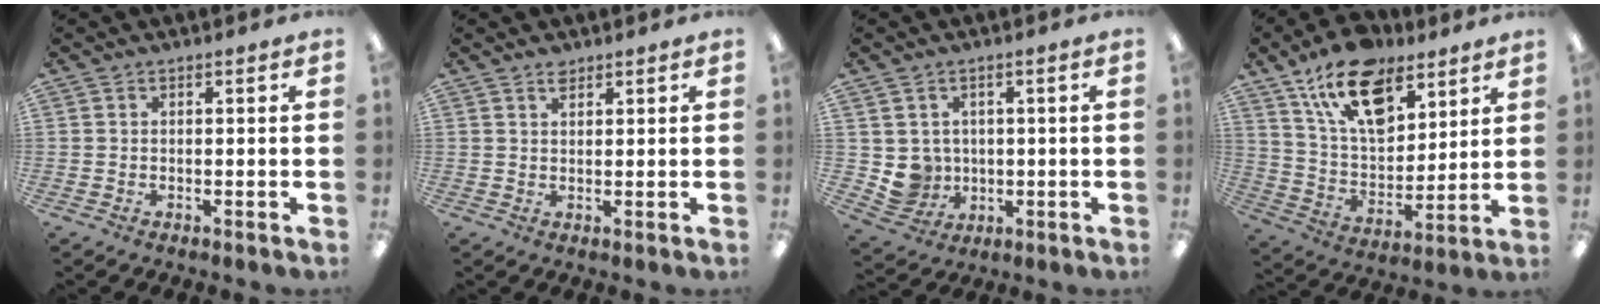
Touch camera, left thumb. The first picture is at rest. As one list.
[{"total": 2.1, "force": [1.7, 0.8, 0.9], "torque": [-0.022, -0.001, 0.033]}, {"total": 5.8, "force": [1.3, 5.5, 0.9], "torque": [-0.041, -0.006, 0.032]}, {"total": 18.0, "force": [11.4, 9.7, 10.0], "torque": [-0.175, -0.048, 0.206]}]